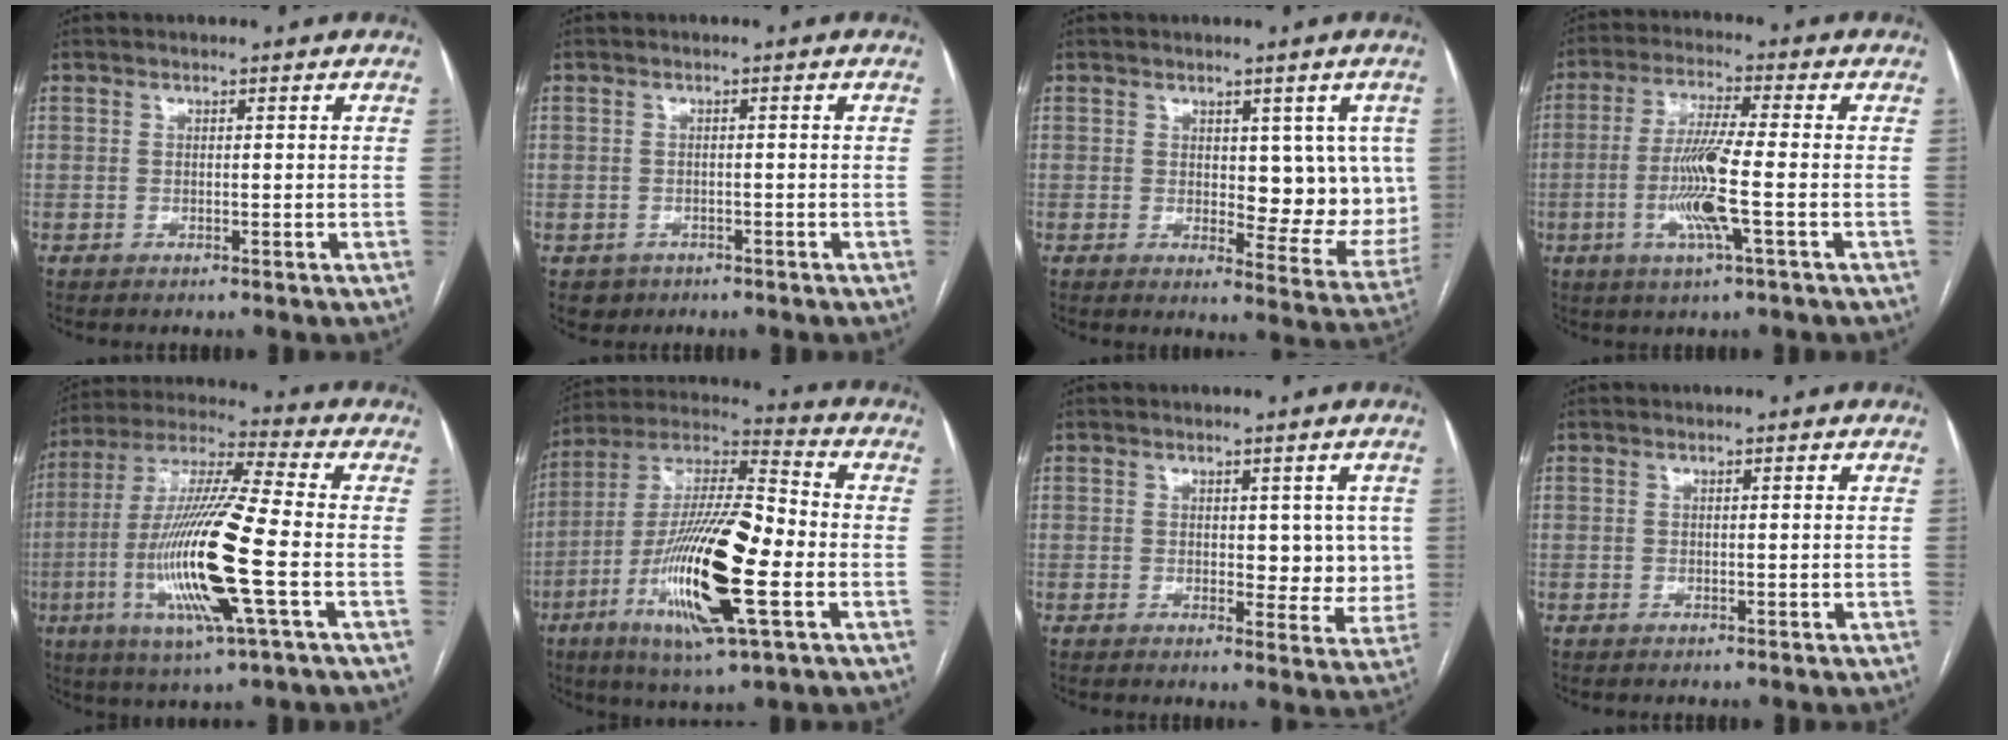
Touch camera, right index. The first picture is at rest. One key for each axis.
{"total": 2.5, "fx": -1.3, "fy": 2.1, "fz": 0.1, "tx": -0.002, "ty": 0.007, "tz": -0.016}
{"total": 9.7, "fx": 1.4, "fy": 4.6, "fz": 8.4, "tx": -0.083, "ty": -0.005, "tz": 0.025}
{"total": 9.5, "fx": -2.2, "fy": -0.2, "fz": 9.3, "tx": -0.187, "ty": -0.009, "tz": -0.047}
{"total": 18.7, "fx": -4.2, "fy": 0.9, "fz": 18.2, "tx": -0.374, "ty": -0.015, "tz": -0.082}
{"total": 21.6, "fx": -5.9, "fy": 3.4, "fz": 20.5, "tx": -0.404, "ty": -0.016, "tz": -0.105}
{"total": 5.8, "fx": 0.9, "fy": 3.4, "fz": 4.6, "tx": -0.037, "ty": 0.000, "tz": 0.015}
{"total": 0.0}